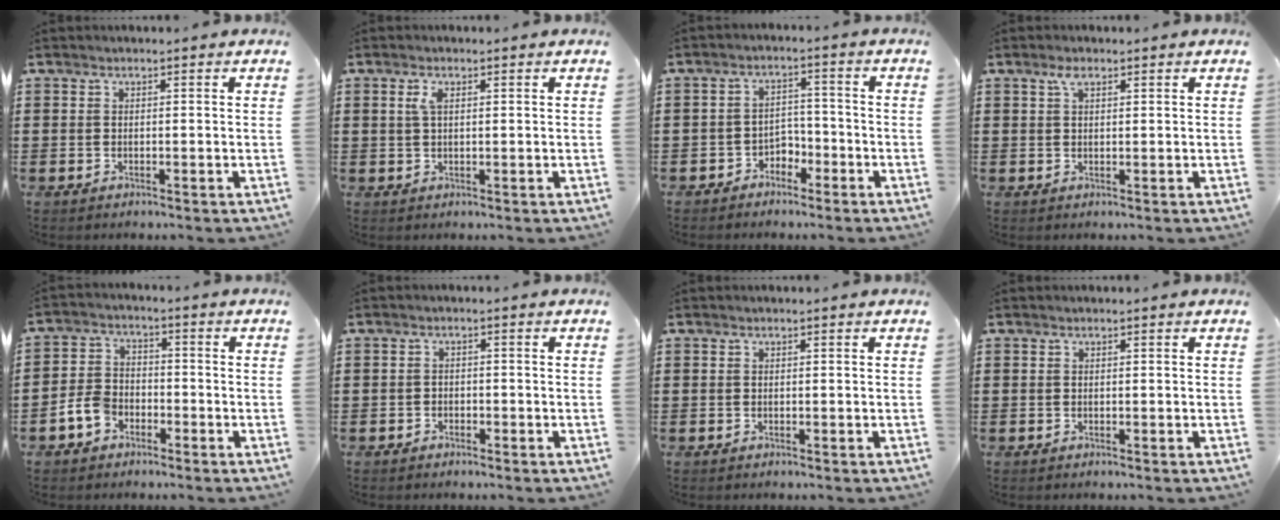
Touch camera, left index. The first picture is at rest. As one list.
[{"total": 2.0, "force": [0.7, 0.8, 1.8], "torque": [-0.039, 0.005, 0.010]}, {"total": 3.1, "force": [-2.6, 1.7, 0.4], "torque": [-0.017, 0.007, -0.057]}, {"total": 2.1, "force": [1.2, 0.9, 1.5], "torque": [-0.034, 0.005, 0.020]}, {"total": 4.8, "force": [-2.8, 3.2, 2.2], "torque": [-0.062, 0.007, -0.058]}, {"total": 1.2, "force": [-1.1, 0.6, -0.2], "torque": [-0.003, 0.004, -0.025]}, {"total": 0.0}, {"total": 0.0}]